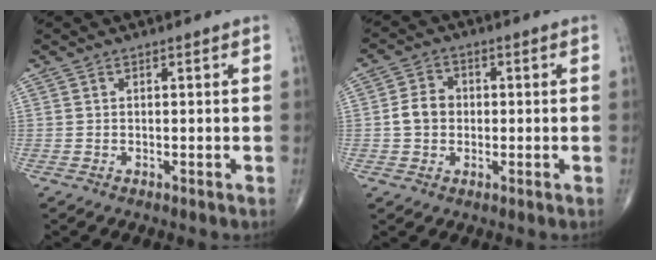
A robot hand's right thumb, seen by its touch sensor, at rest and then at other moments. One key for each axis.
{"total": 5.2, "fx": -0.3, "fy": 4.3, "fz": 2.9, "tx": -0.043, "ty": 0.013, "tz": -0.010}